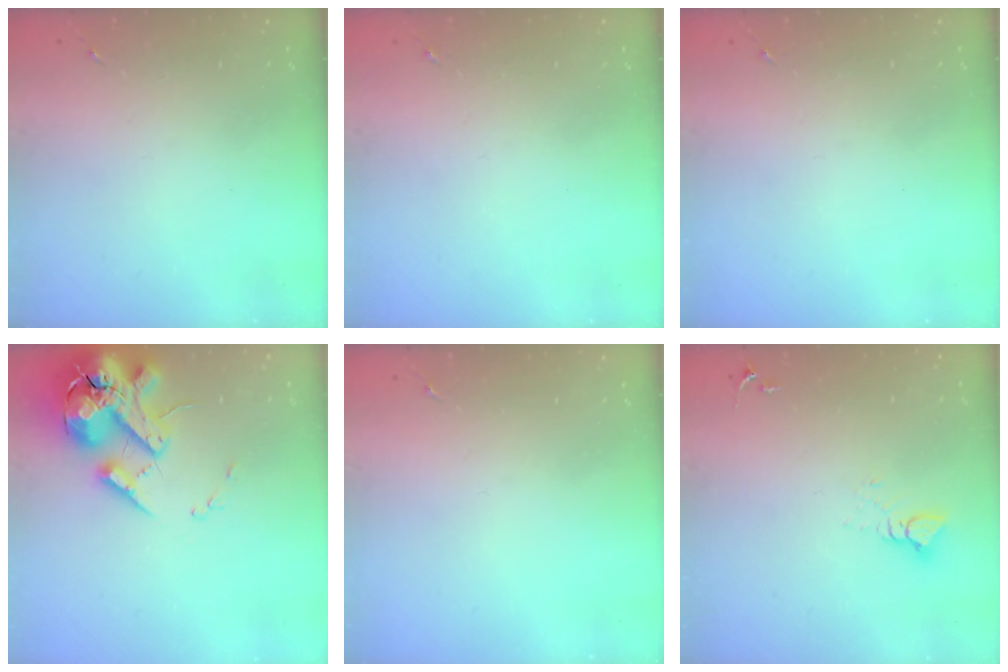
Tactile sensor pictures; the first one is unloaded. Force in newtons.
{"total": 0.0}
{"total": 0.0}
{"total": 20.7, "press": 20.4, "slide": 3.5}
{"total": 0.0}
{"total": 3.7, "press": 3.7, "slide": 0.1}